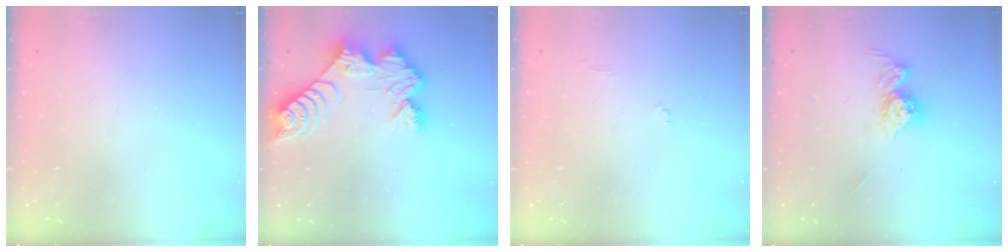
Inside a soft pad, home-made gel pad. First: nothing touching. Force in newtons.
{"total": 10.9, "press": 10.9, "slide": 0.8}
{"total": 3.9, "press": 3.9, "slide": 0.3}
{"total": 9.4, "press": 9.4, "slide": 0.8}